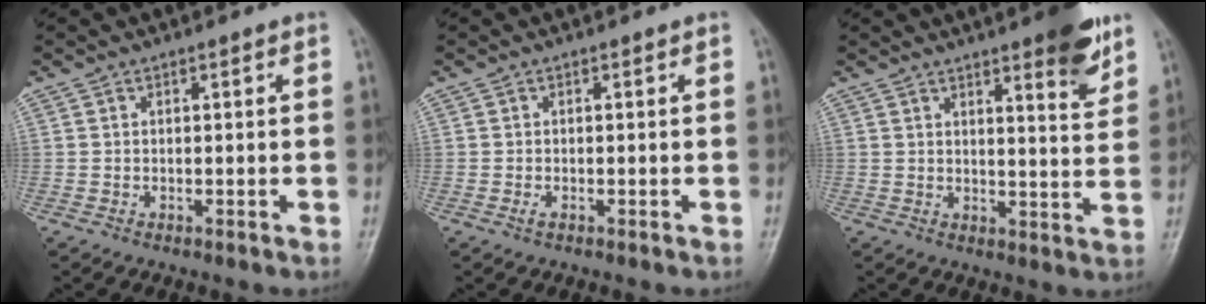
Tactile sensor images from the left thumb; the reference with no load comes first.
{"total": 0.7, "force": [-0.4, 0.3, 0.6], "torque": [-0.012, 0.001, -0.007]}
{"total": 8.8, "force": [5.7, 1.9, 6.5], "torque": [-0.069, -0.033, 0.073]}